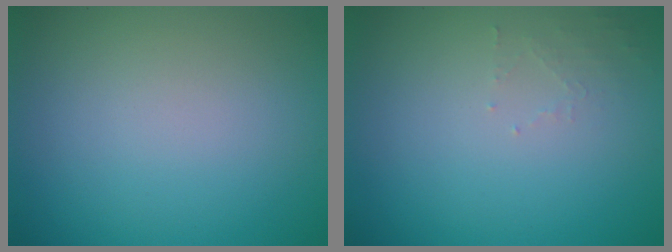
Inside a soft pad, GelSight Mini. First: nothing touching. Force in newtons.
{"total": 1.0, "press": 1.0, "slide": 0.2}